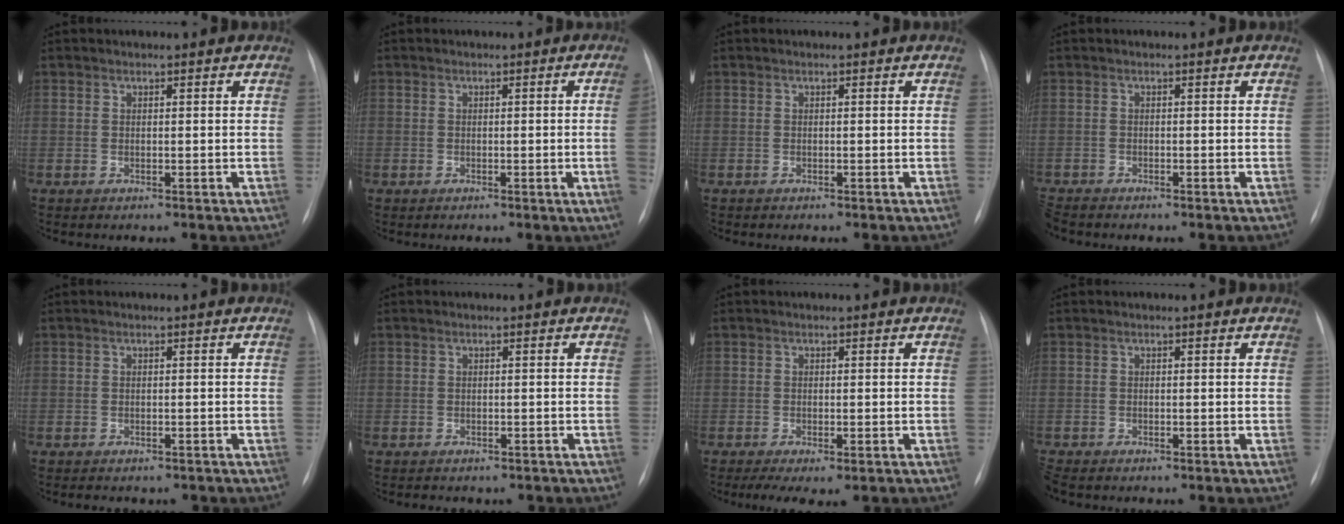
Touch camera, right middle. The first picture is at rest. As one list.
[{"total": 2.8, "force": [-0.3, -0.8, 2.7], "torque": [-0.033, -0.002, -0.003]}, {"total": 0.0}, {"total": 2.2, "force": [-2.2, 0.4, 0.4], "torque": [-0.006, -0.010, -0.039]}, {"total": 4.7, "force": [-3.9, 1.8, 1.7], "torque": [-0.019, 0.004, -0.041]}, {"total": 4.2, "force": [-3.5, 1.8, 1.4], "torque": [-0.017, 0.004, -0.035]}, {"total": 6.3, "force": [-4.3, 2.2, 4.1], "torque": [-0.057, -0.013, -0.062]}, {"total": 1.8, "force": [-1.7, 0.4, 0.5], "torque": [-0.011, -0.006, -0.028]}]